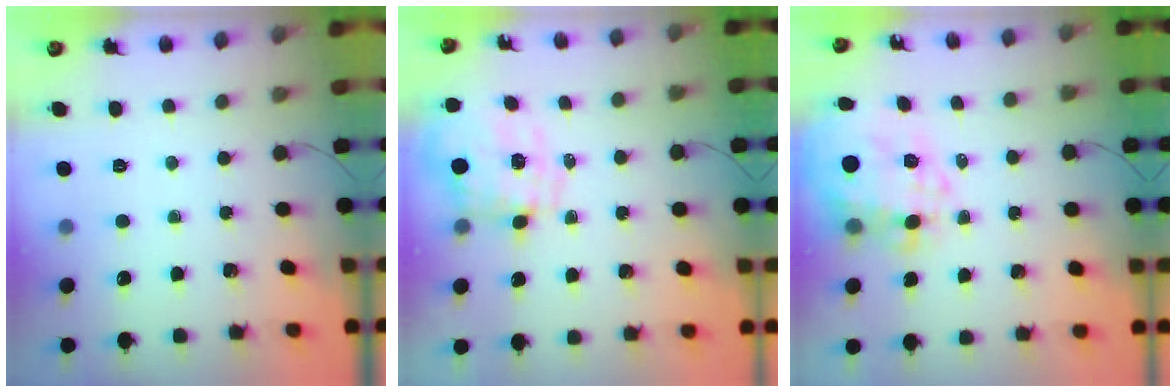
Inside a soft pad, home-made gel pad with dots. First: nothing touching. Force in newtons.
{"total": 1.7, "press": 1.6, "slide": 0.6}
{"total": 11.5, "press": 11.0, "slide": 3.2}